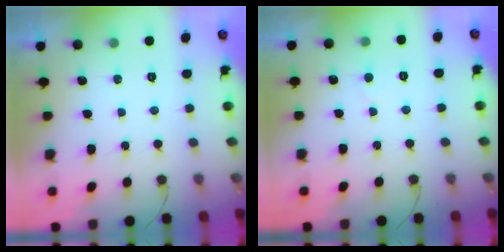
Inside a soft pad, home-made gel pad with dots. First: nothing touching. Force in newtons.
{"total": 2.7, "press": 2.7, "slide": 0.3}